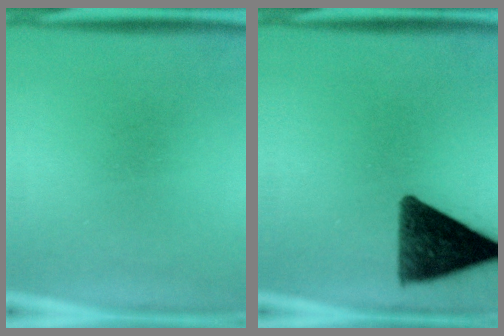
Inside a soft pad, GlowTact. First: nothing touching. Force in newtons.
{"total": 11.3}